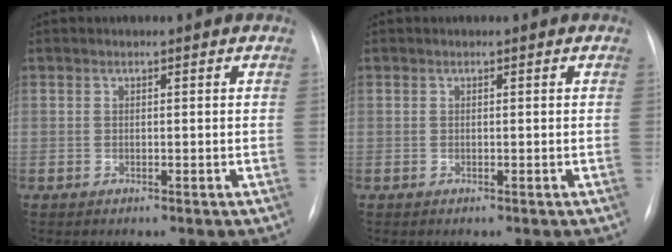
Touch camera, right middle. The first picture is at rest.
{"total": 0.0}